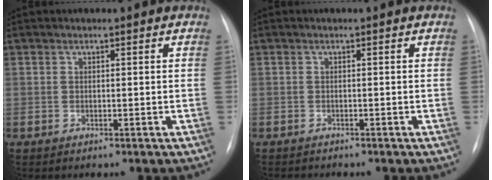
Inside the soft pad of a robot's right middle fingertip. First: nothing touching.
{"total": 1.3, "force": [-1.3, 0.2, 0.2], "torque": [-0.001, -0.005, -0.017]}